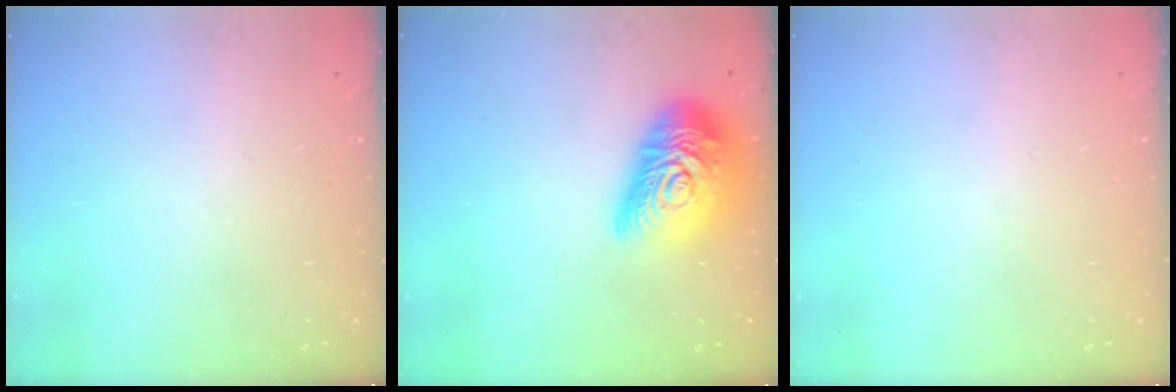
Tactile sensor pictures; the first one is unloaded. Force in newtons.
{"total": 22.1, "press": 22.0, "slide": 1.3}
{"total": 0.0}